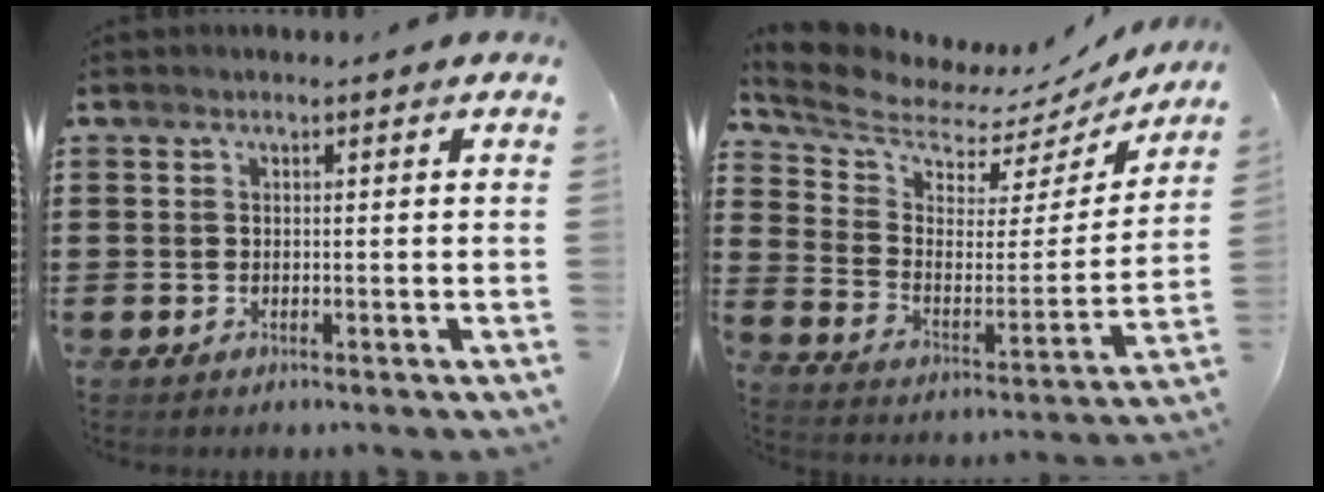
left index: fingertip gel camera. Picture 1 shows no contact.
{"total": 6.6, "force": [6.2, 2.0, 1.1], "torque": [-0.064, -0.055, 0.104]}